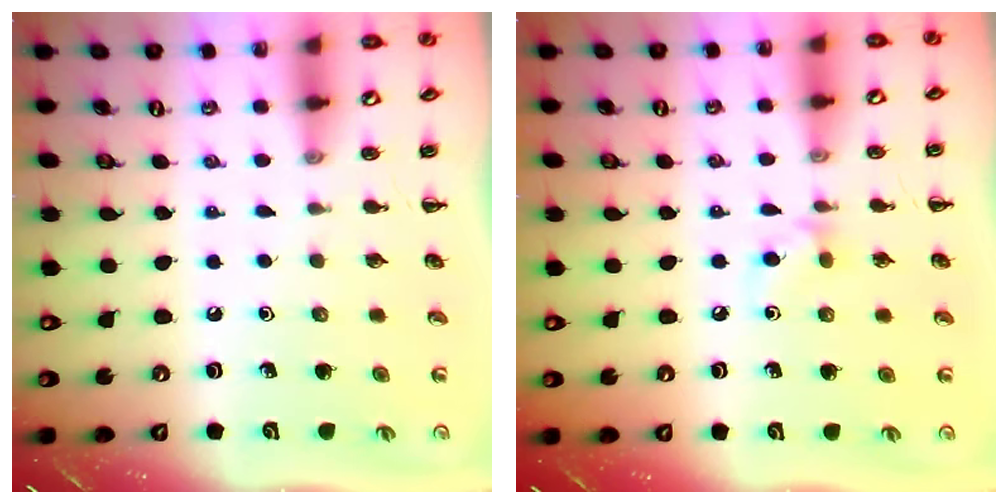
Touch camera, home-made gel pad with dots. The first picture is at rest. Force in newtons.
{"total": 6.1, "press": 5.8, "slide": 2.0}